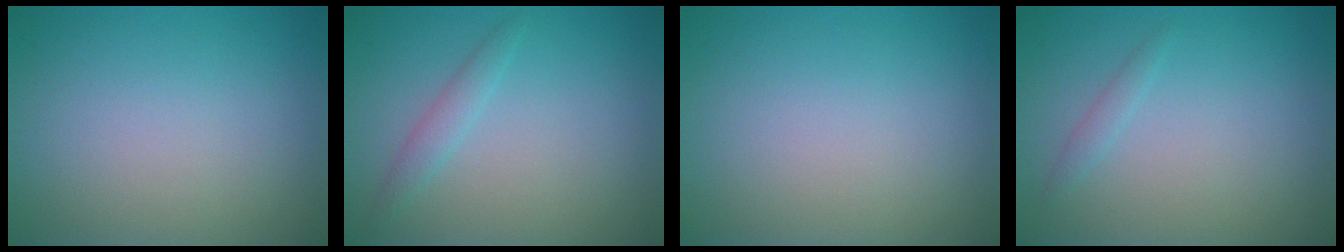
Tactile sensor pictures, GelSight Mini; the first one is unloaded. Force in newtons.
{"total": 1.4, "press": 1.4, "slide": 0.0}
{"total": 0.0}
{"total": 0.8, "press": 0.8, "slide": 0.0}